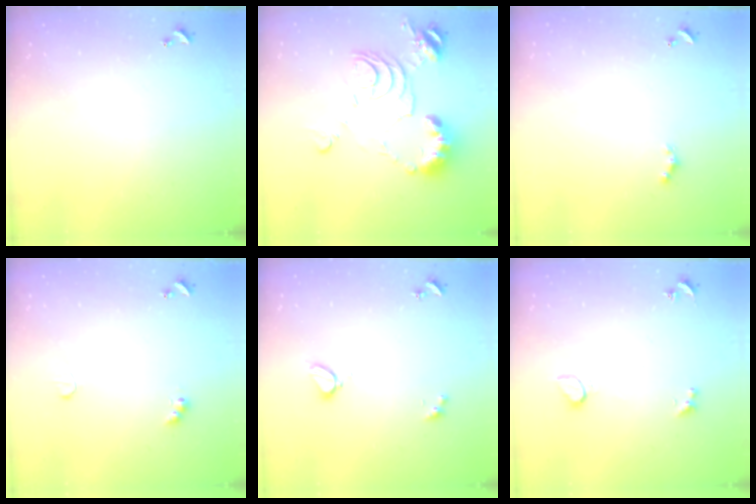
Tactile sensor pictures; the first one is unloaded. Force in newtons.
{"total": 11.9, "press": 11.8, "slide": 1.4}
{"total": 2.5, "press": 2.5, "slide": 0.4}
{"total": 2.6, "press": 2.4, "slide": 0.8}
{"total": 2.7, "press": 2.7, "slide": 0.2}
{"total": 1.8, "press": 1.7, "slide": 0.6}